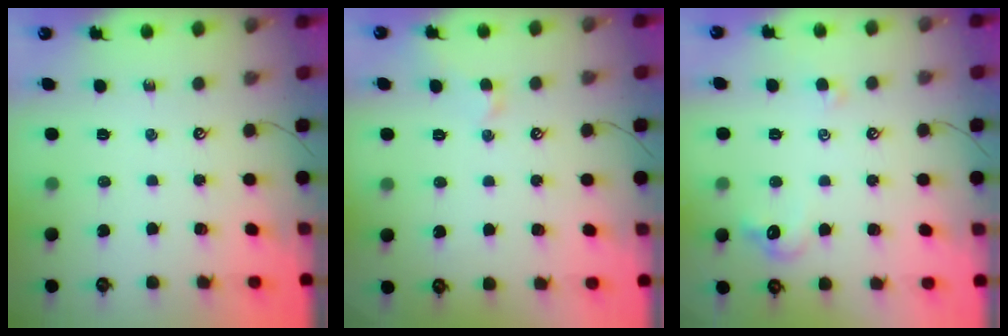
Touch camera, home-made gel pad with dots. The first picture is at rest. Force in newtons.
{"total": 0.5, "press": 0.3, "slide": 0.4}
{"total": 2.6, "press": 2.5, "slide": 0.5}